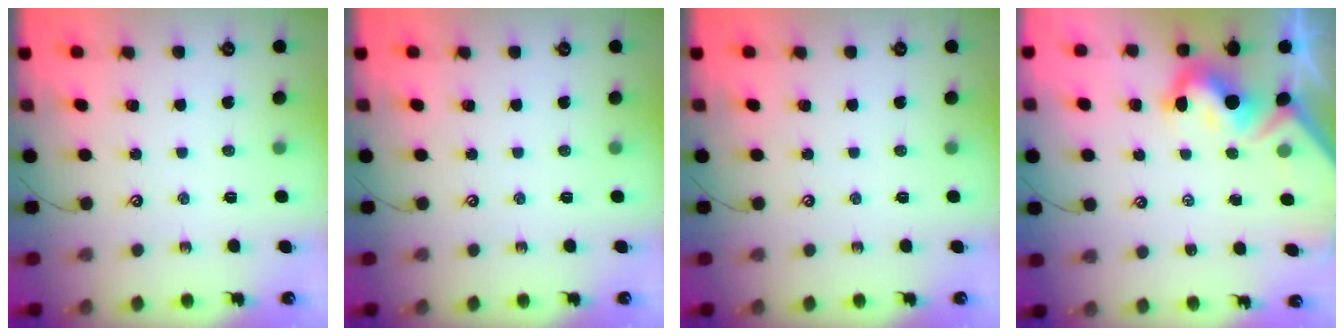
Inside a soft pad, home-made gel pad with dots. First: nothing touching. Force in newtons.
{"total": 0.0}
{"total": 0.0}
{"total": 6.4, "press": 6.2, "slide": 1.2}